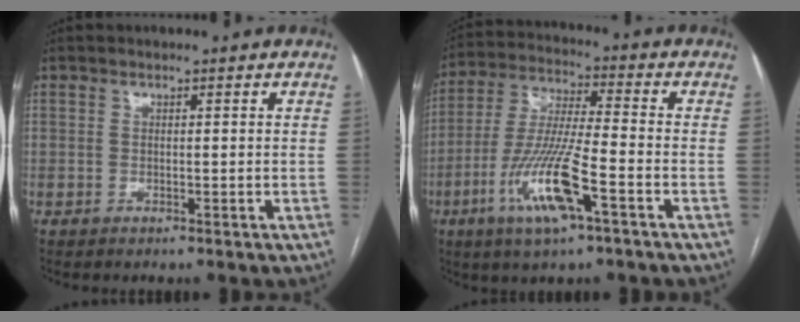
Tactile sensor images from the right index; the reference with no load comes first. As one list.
[{"total": 13.3, "force": [-5.7, 1.3, 12.0], "torque": [-0.248, -0.014, -0.107]}]